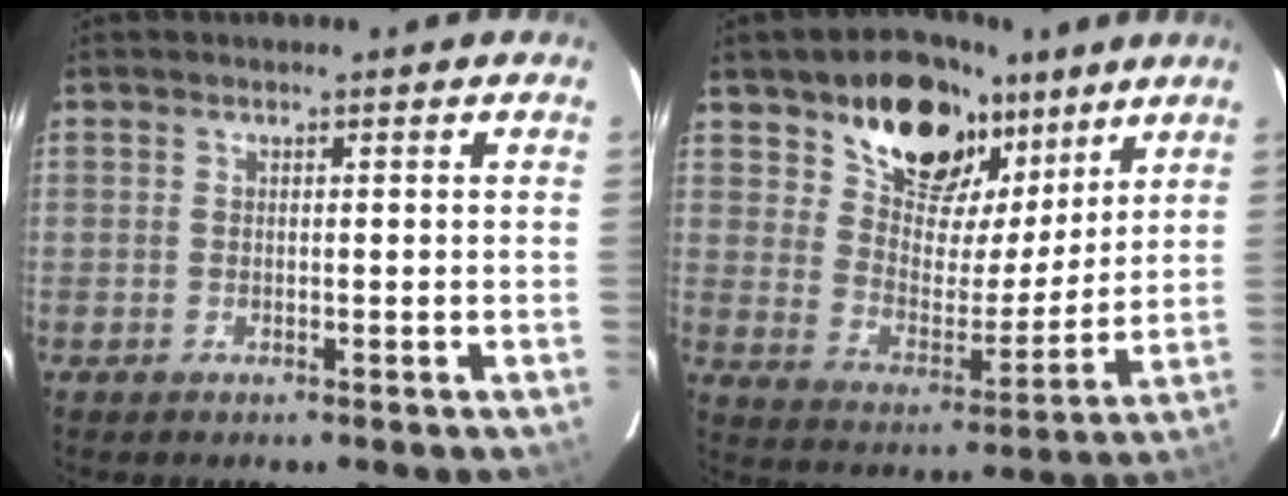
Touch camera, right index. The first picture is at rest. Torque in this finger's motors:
{"motor_torque": [1.10, 1.04, 0.29, 0.09]}